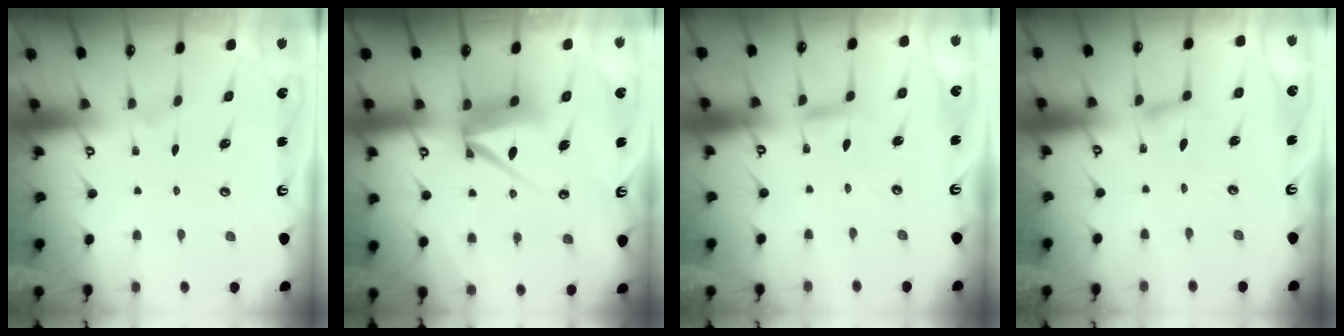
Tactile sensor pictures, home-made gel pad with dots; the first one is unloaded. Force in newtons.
{"total": 8.5, "press": 8.4, "slide": 1.0}
{"total": 4.0, "press": 4.0, "slide": 0.3}
{"total": 2.7, "press": 2.7, "slide": 0.2}